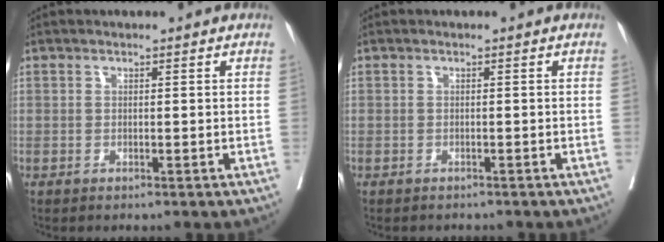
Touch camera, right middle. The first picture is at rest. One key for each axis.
{"total": 2.0, "fx": -1.8, "fy": 0.6, "fz": 0.4, "tx": -0.009, "ty": -0.003, "tz": -0.025}